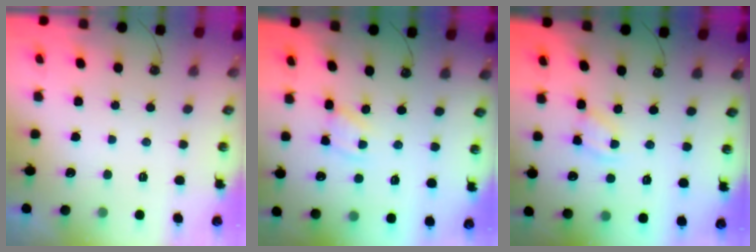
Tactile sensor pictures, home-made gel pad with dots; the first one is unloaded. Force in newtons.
{"total": 1.9, "press": 1.9, "slide": 0.1}
{"total": 2.5, "press": 2.5, "slide": 0.1}